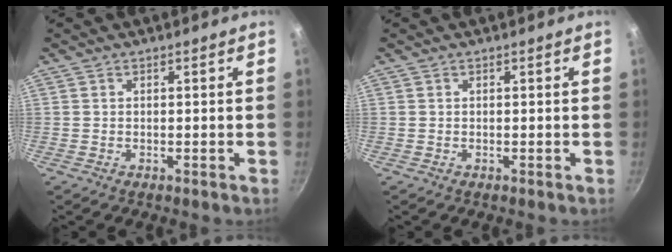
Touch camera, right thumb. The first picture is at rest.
{"total": 0.0}